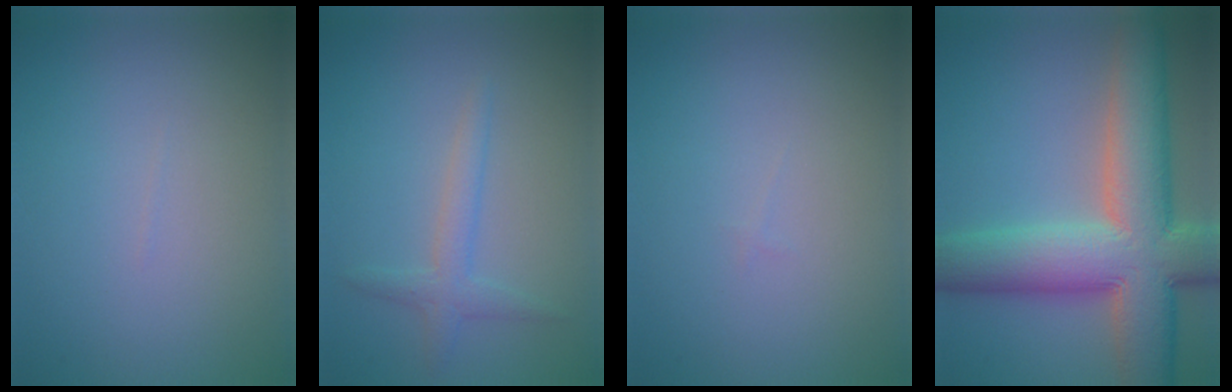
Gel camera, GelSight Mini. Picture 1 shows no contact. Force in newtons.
{"total": 2.0, "press": 2.0, "slide": 0.1}
{"total": 0.0}
{"total": 13.0, "press": 12.9, "slide": 0.8}